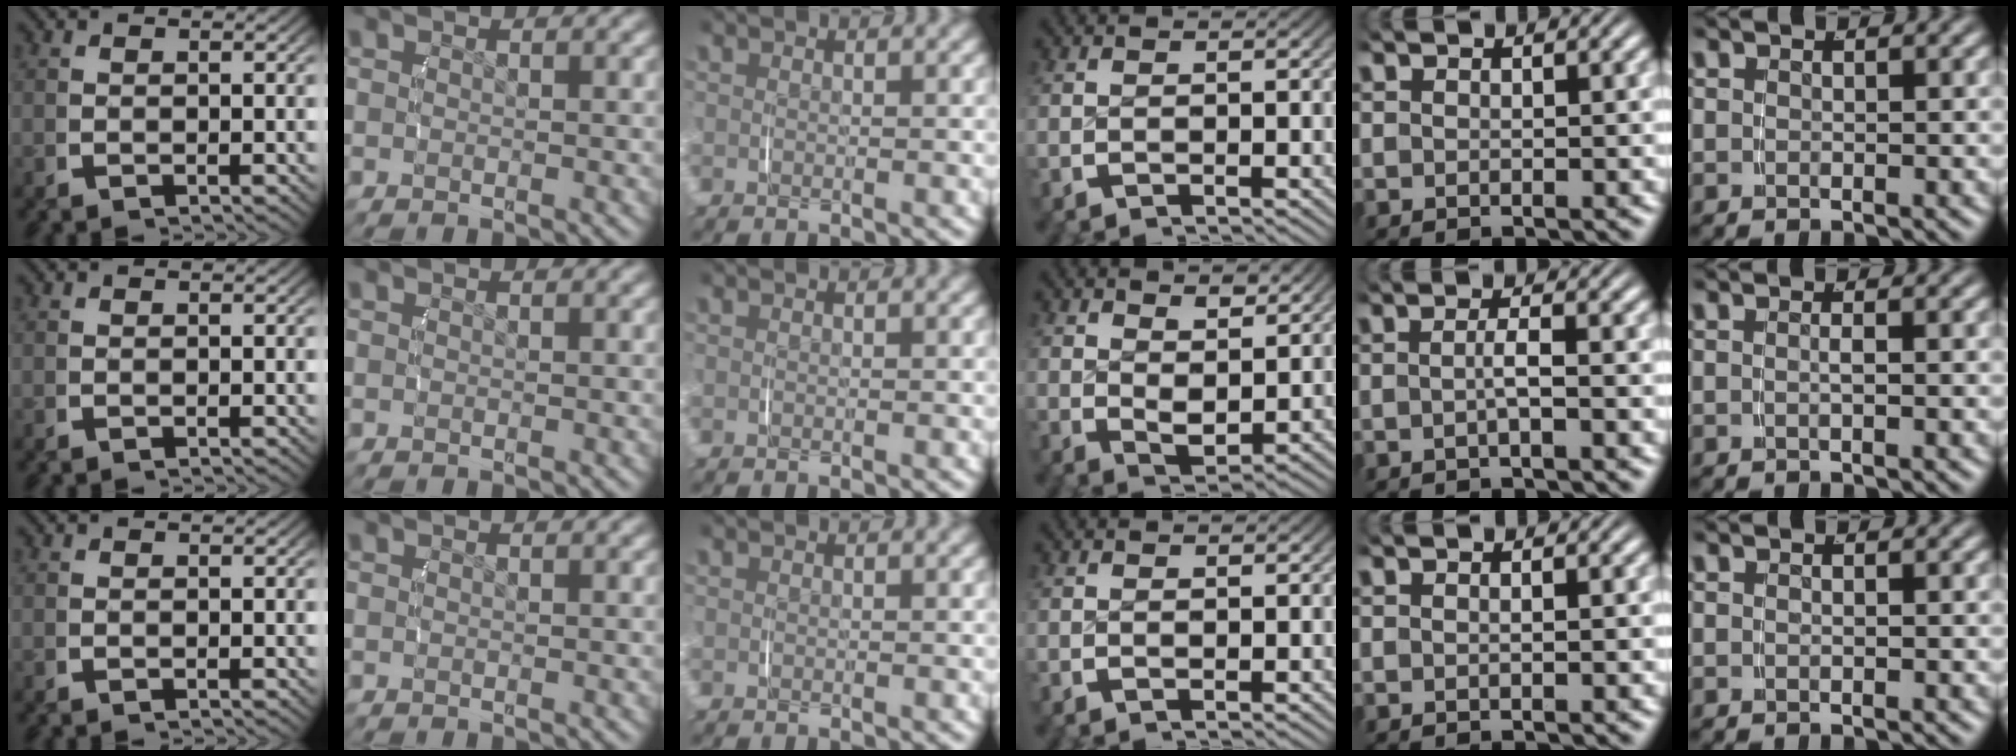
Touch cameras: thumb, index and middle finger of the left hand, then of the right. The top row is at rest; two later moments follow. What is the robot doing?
{"motion": "lift_and_place", "object": "camera"}